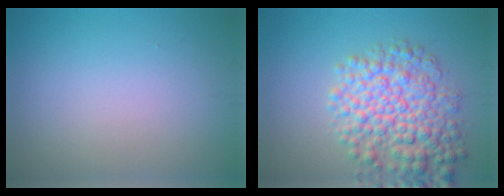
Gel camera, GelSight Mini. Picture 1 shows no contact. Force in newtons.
{"total": 7.3, "press": 7.3, "slide": 0.1}